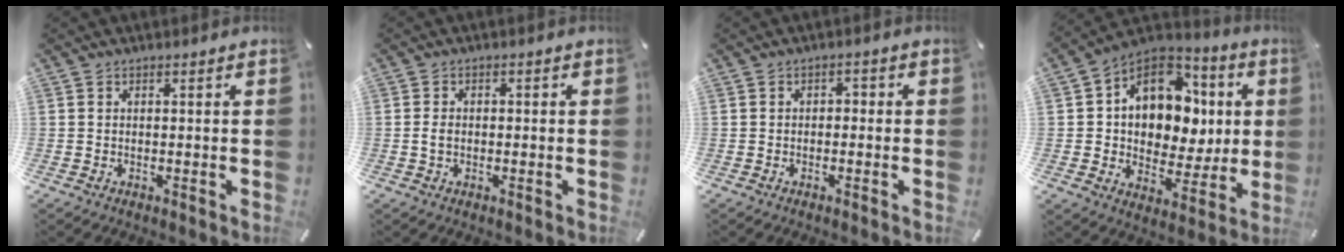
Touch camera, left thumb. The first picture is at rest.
{"total": 2.2, "force": [-0.4, 1.4, 1.6], "torque": [-0.029, 0.005, -0.008]}
{"total": 1.6, "force": [-1.2, 0.9, 0.7], "torque": [-0.015, 0.011, -0.027]}
{"total": 14.5, "force": [4.1, 11.8, 7.3], "torque": [-0.112, -0.025, 0.084]}